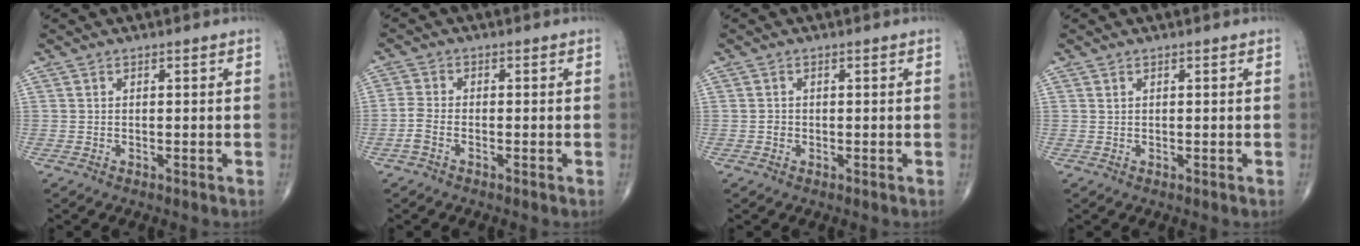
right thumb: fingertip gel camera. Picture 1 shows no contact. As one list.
[{"total": 2.8, "force": [-1.3, 1.4, 2.0], "torque": [-0.054, 0.011, -0.033]}, {"total": 0.9, "force": [-0.2, 0.8, 0.3], "torque": [0.000, 0.004, -0.006]}, {"total": 0.0}]